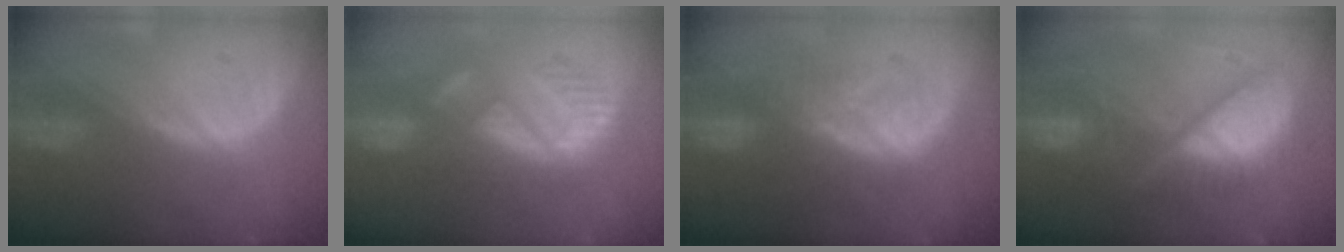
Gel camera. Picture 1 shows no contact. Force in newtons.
{"total": 8.3, "press": 7.8, "slide": 2.8}
{"total": 8.0, "press": 7.8, "slide": 1.5}
{"total": 10.6, "press": 10.5, "slide": 1.4}